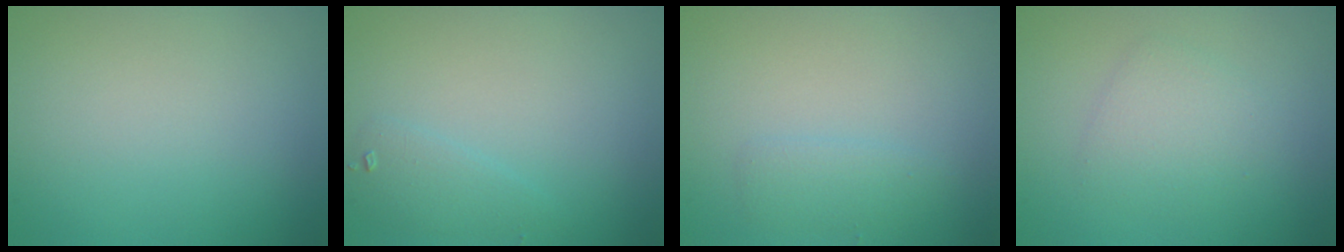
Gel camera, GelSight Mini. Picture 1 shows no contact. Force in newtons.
{"total": 1.4, "press": 1.4, "slide": 0.0}
{"total": 1.4, "press": 1.4, "slide": 0.1}
{"total": 2.4, "press": 2.4, "slide": 0.3}